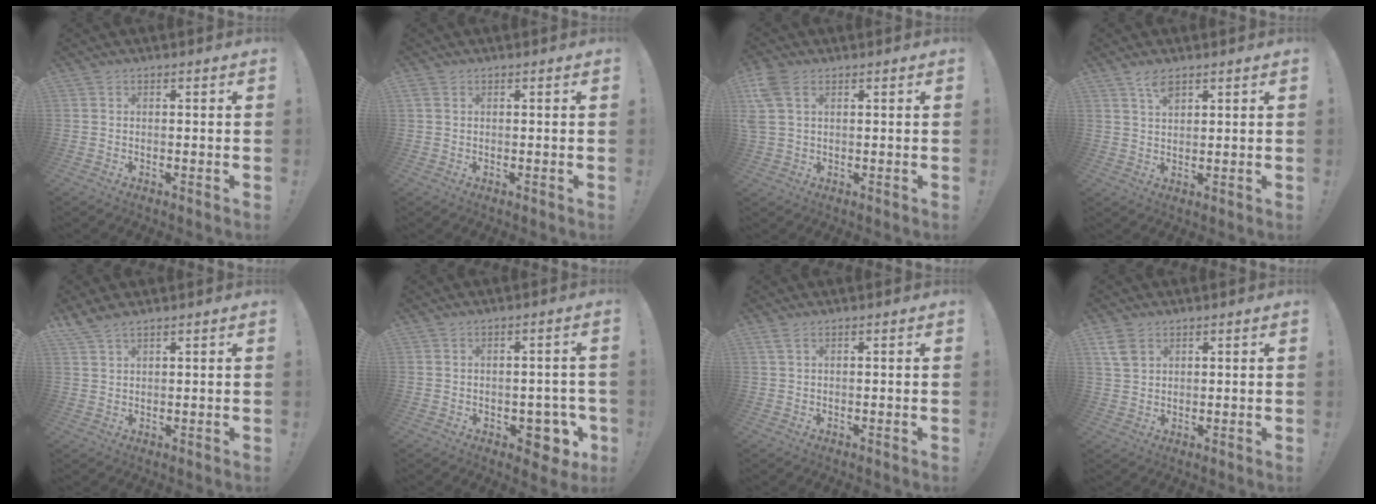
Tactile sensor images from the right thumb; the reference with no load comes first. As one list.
[{"total": 1.2, "force": [0.4, 0.8, 0.7], "torque": [-0.014, 0.003, 0.008]}, {"total": 7.6, "force": [3.0, 4.7, 5.2], "torque": [-0.112, -0.003, 0.059]}, {"total": 4.2, "force": [2.9, 1.6, 2.6], "torque": [-0.043, -0.013, 0.051]}, {"total": 3.5, "force": [3.0, 0.6, 1.7], "torque": [-0.041, -0.011, 0.059]}, {"total": 7.1, "force": [-2.5, 5.0, 4.3], "torque": [-0.041, 0.017, -0.033]}, {"total": 1.7, "force": [0.8, 0.2, 1.4], "torque": [-0.029, -0.001, 0.015]}, {"total": 5.7, "force": [3.2, 3.6, 3.0], "torque": [-0.055, -0.012, 0.061]}]